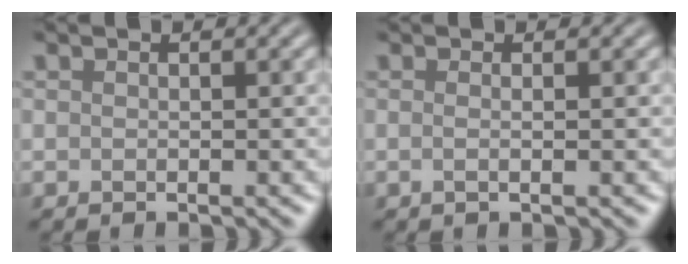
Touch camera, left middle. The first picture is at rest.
{"total": 0.8, "force": [0.0, 0.0, 0.8], "torque": [-0.012, -0.003, -0.005]}